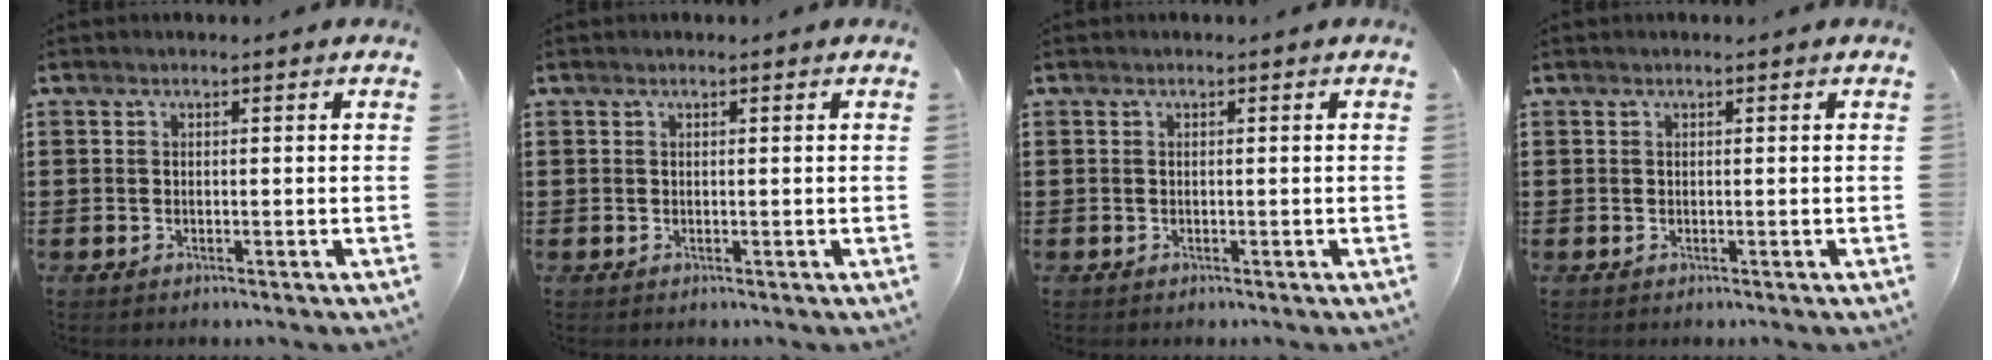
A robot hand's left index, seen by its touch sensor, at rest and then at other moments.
{"total": 0.0}
{"total": 0.0}
{"total": 0.0}